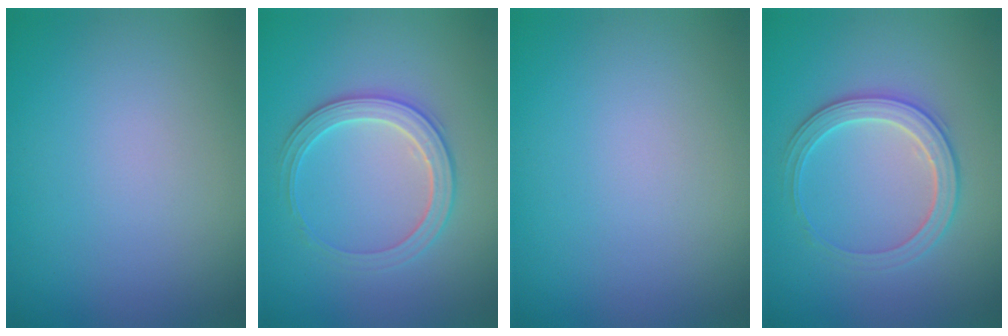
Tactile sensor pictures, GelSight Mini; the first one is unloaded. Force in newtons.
{"total": 2.8, "press": 2.8, "slide": 0.3}
{"total": 0.0}
{"total": 2.8, "press": 2.8, "slide": 0.3}